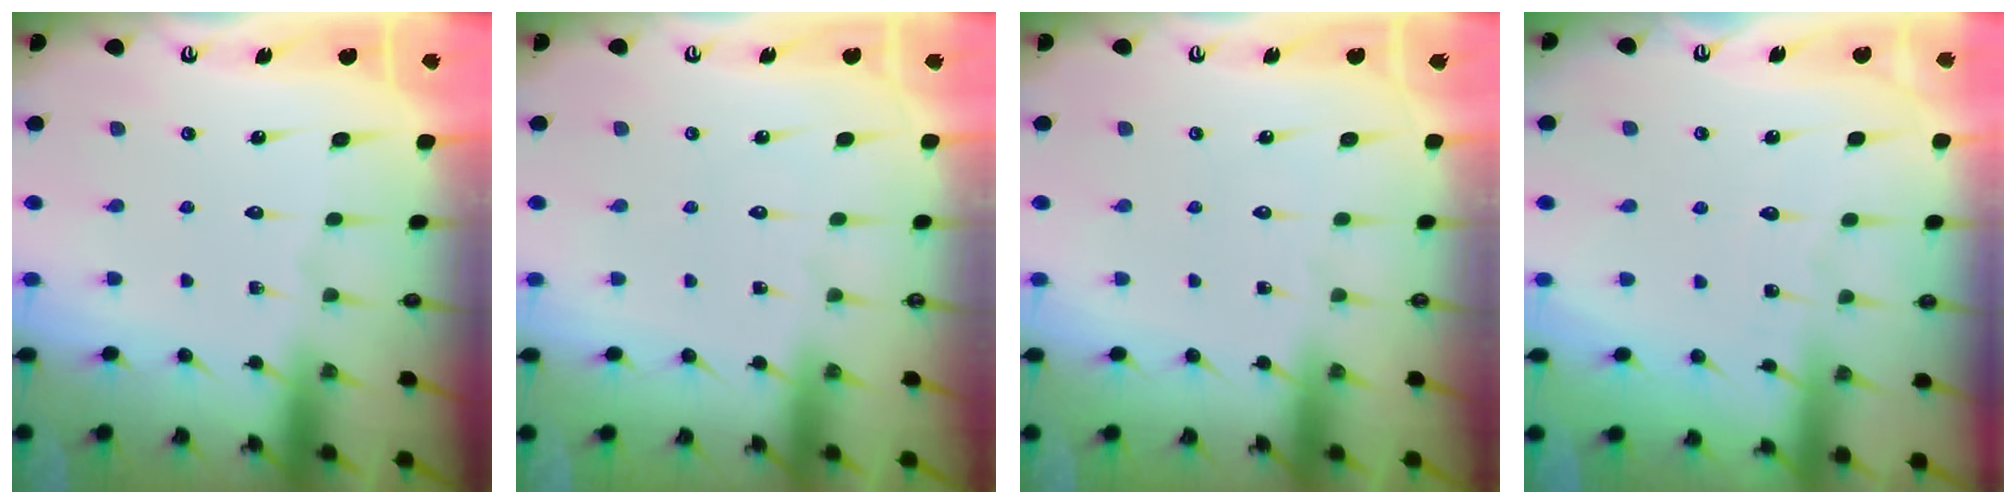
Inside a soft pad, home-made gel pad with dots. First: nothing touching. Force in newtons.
{"total": 0.0}
{"total": 0.0}
{"total": 2.0, "press": 2.0, "slide": 0.2}